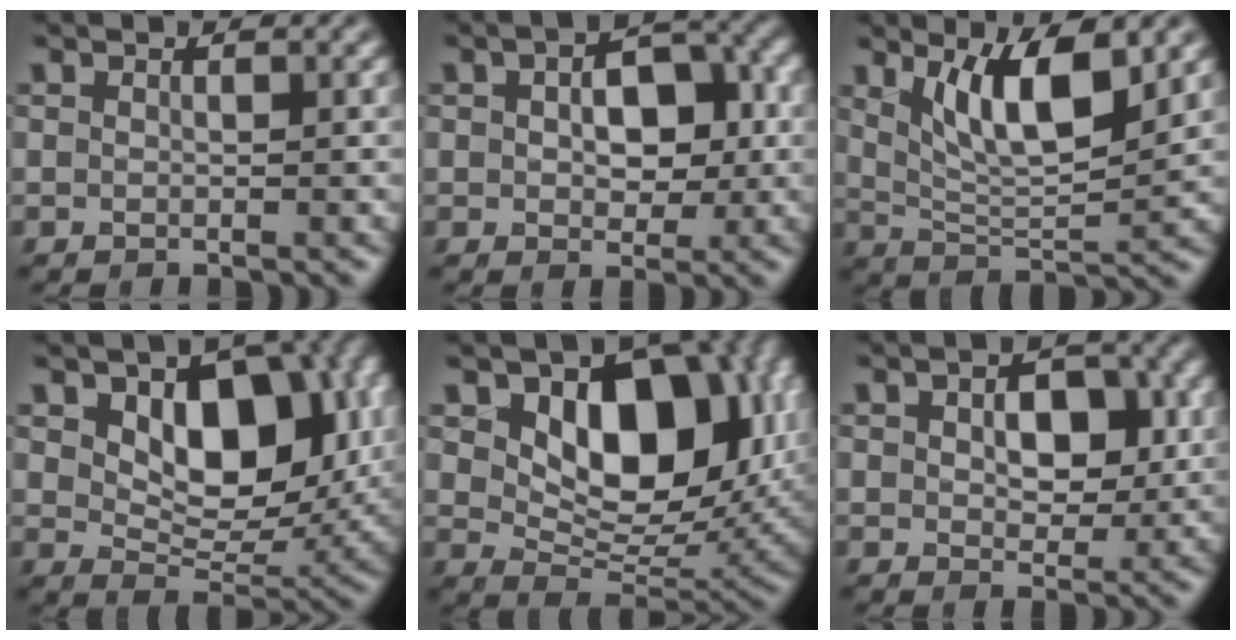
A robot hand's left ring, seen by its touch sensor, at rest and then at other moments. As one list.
[{"total": 5.6, "force": [0.5, 3.5, 4.4], "torque": [-0.064, 0.004, 0.004]}, {"total": 6.7, "force": [2.9, 2.1, 5.6], "torque": [-0.103, -0.010, 0.058]}, {"total": 9.1, "force": [2.0, 5.7, 6.8], "torque": [-0.109, -0.013, 0.036]}, {"total": 10.8, "force": [2.8, 7.0, 7.7], "torque": [-0.118, -0.017, 0.048]}, {"total": 5.1, "force": [0.8, 3.2, 4.0], "torque": [-0.063, -0.001, 0.010]}]